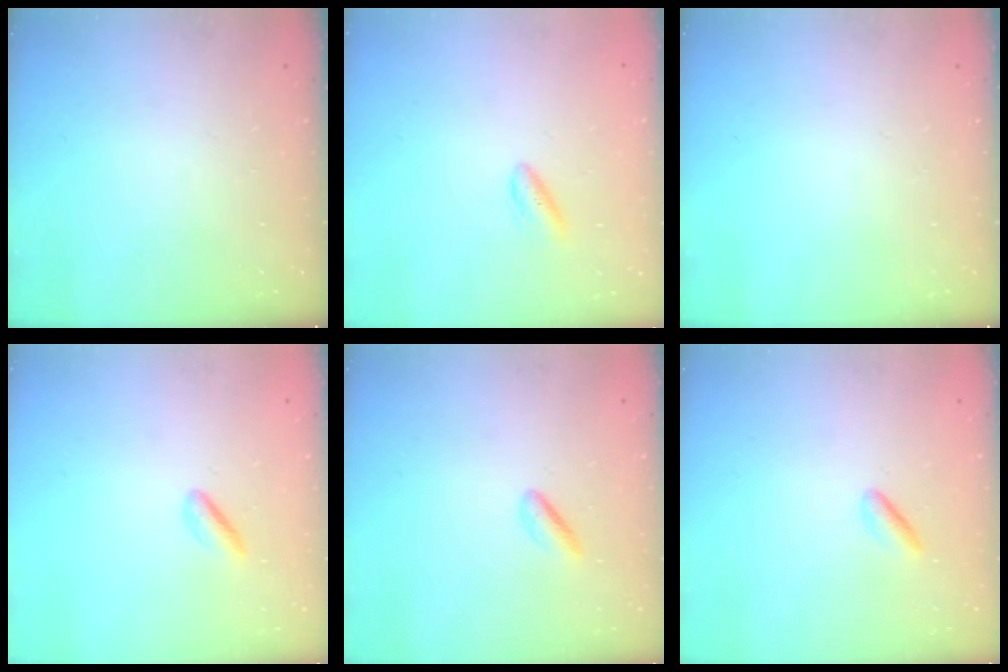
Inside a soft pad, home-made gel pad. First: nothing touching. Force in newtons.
{"total": 3.1, "press": 2.8, "slide": 1.5}
{"total": 0.0}
{"total": 1.8, "press": 1.5, "slide": 0.9}
{"total": 1.8, "press": 1.5, "slide": 0.9}
{"total": 1.5, "press": 1.3, "slide": 0.7}